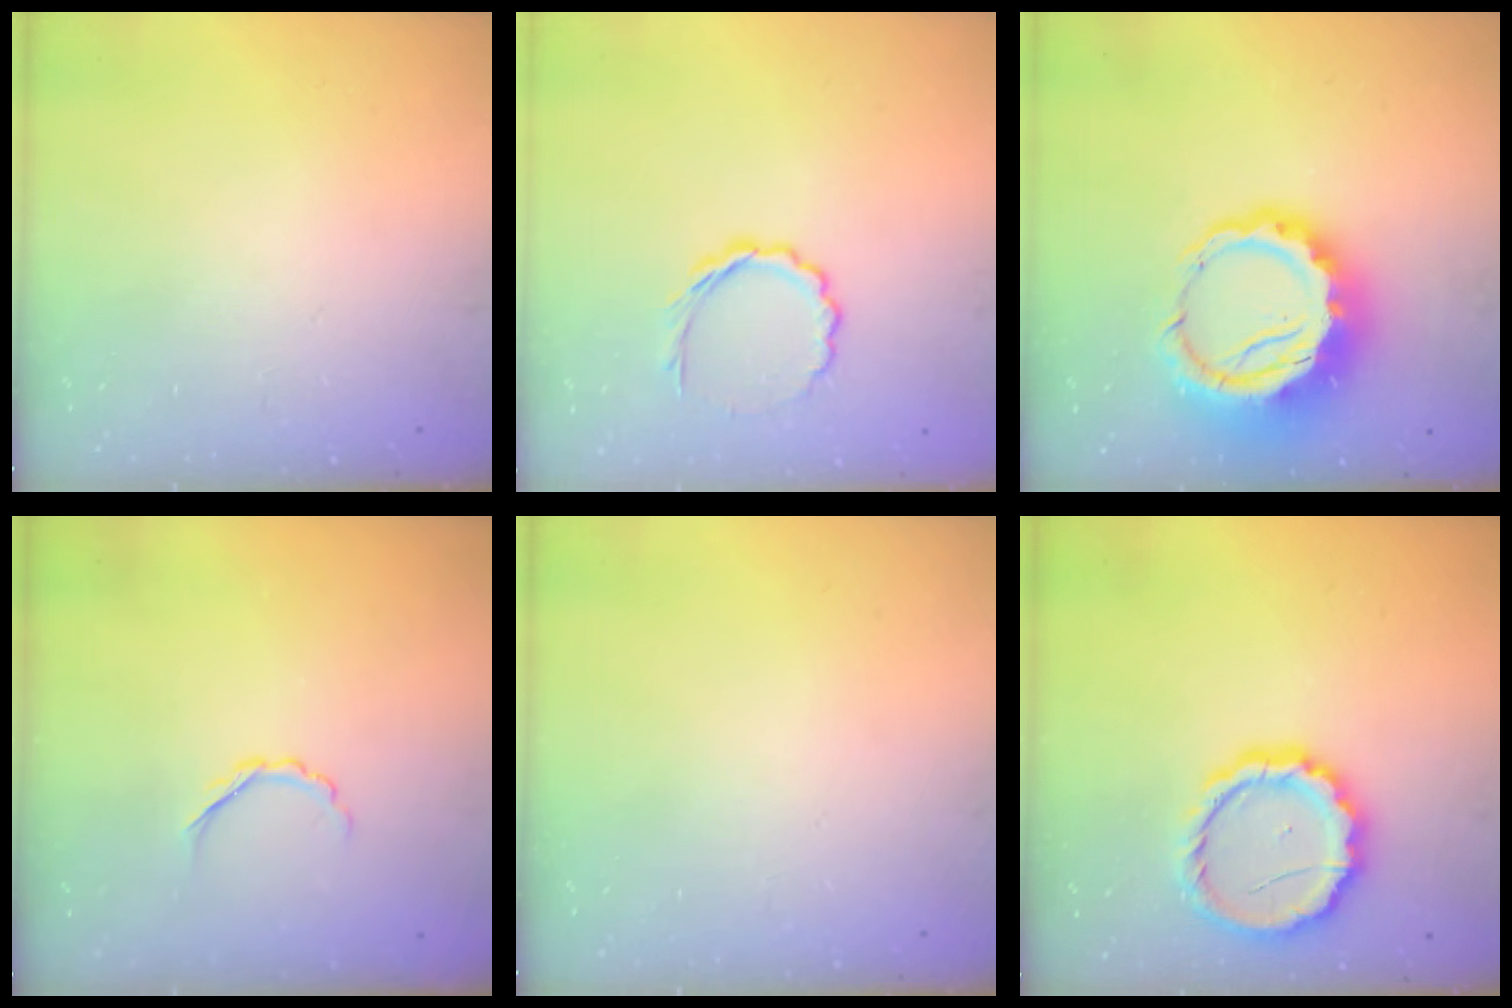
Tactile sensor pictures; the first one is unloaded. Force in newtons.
{"total": 6.0, "press": 5.9, "slide": 1.5}
{"total": 14.2, "press": 13.9, "slide": 2.9}
{"total": 2.7, "press": 2.6, "slide": 0.8}
{"total": 0.0}
{"total": 12.1, "press": 12.0, "slide": 1.5}